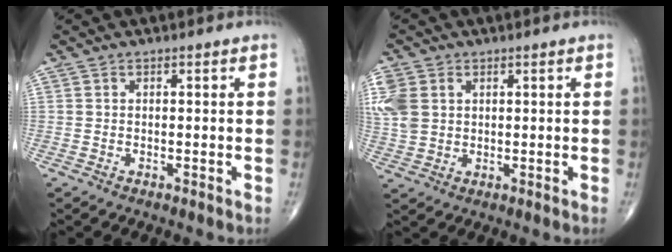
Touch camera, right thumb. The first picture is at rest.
{"total": 8.8, "force": [2.3, 6.8, 5.2], "torque": [-0.130, 0.003, 0.051]}